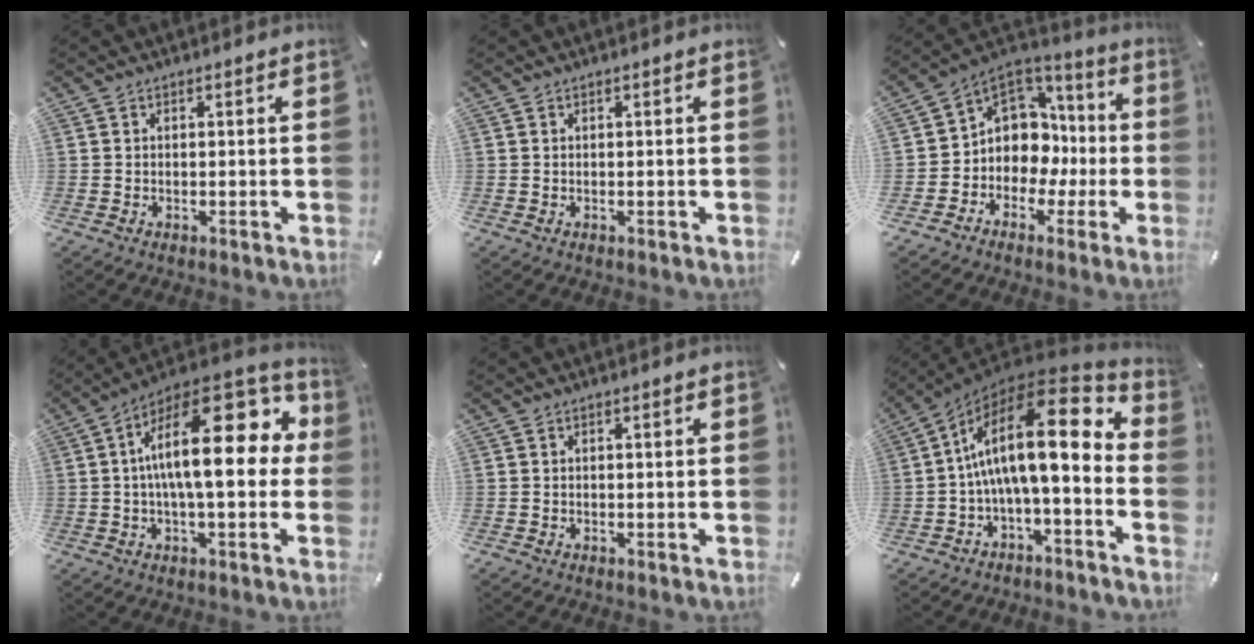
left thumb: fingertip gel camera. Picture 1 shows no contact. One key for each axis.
{"total": 0.0}
{"total": 9.5, "fx": -0.7, "fy": 9.1, "fz": 2.6, "tx": -0.060, "ty": -0.021, "tz": -0.004}
{"total": 22.3, "fx": 3.7, "fy": 9.5, "fz": 19.8, "tx": -0.317, "ty": -0.033, "tz": 0.061}
{"total": 0.6, "fx": -0.2, "fy": 0.3, "fz": 0.4, "tx": -0.008, "ty": 0.001, "tz": -0.005}
{"total": 20.1, "fx": 3.0, "fy": 6.9, "fz": 18.6, "tx": -0.323, "ty": -0.041, "tz": 0.041}